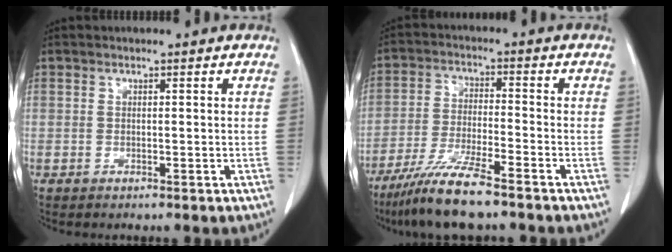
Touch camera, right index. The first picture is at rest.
{"total": 9.3, "force": [-7.2, 0.4, 5.8], "torque": [-0.116, -0.028, -0.136]}